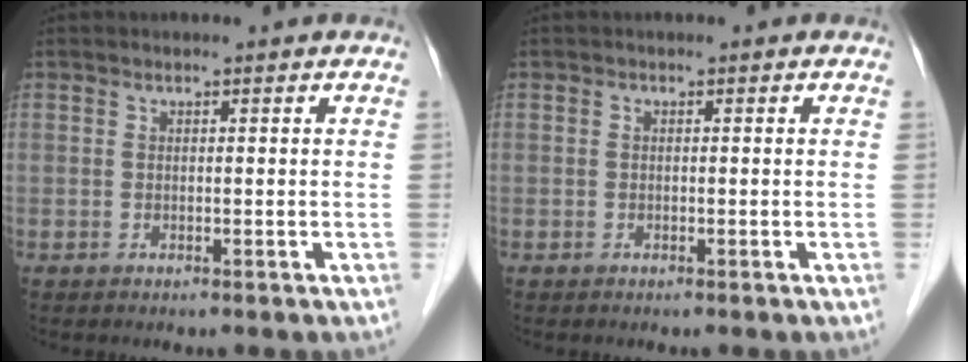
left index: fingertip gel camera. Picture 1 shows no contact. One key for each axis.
{"total": 0.0}